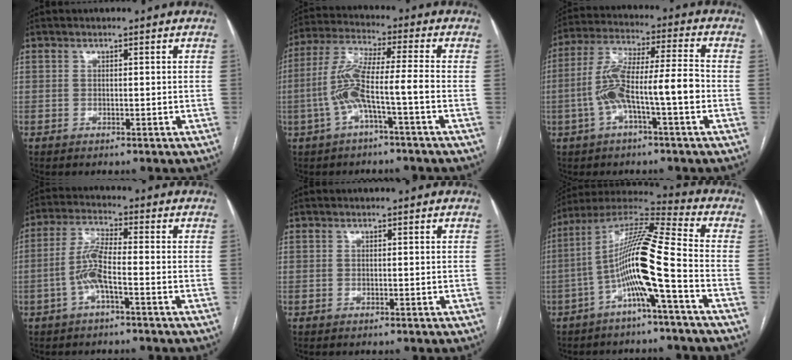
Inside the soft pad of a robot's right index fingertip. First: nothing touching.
{"total": 9.0, "force": [-2.7, 0.2, 8.6], "torque": [-0.185, 0.021, -0.055]}
{"total": 11.7, "force": [-2.9, 1.3, 11.2], "torque": [-0.220, 0.028, -0.053]}
{"total": 6.0, "force": [-1.9, 0.7, 5.6], "torque": [-0.124, 0.010, -0.041]}
{"total": 0.0}
{"total": 13.4, "force": [-4.0, -0.8, 12.8], "torque": [-0.241, 0.018, -0.084]}